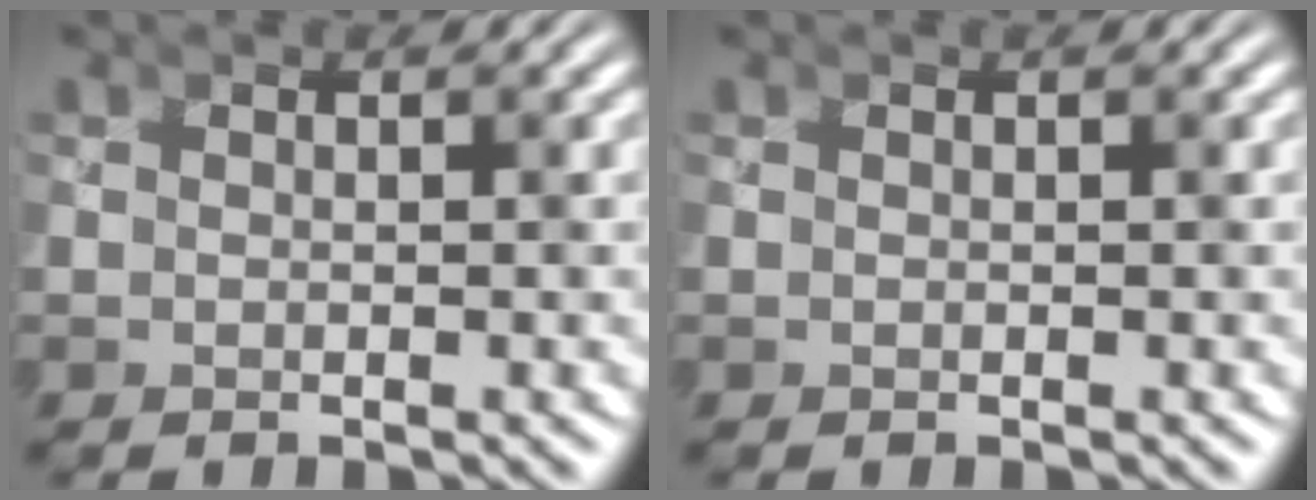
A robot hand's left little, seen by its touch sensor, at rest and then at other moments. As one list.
[{"total": 0.0}]